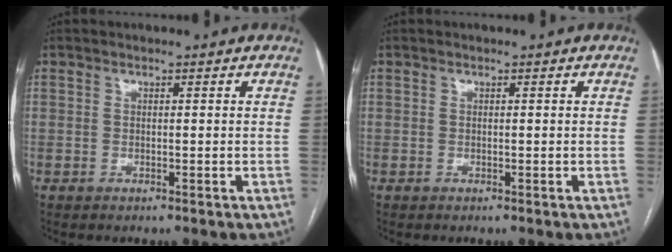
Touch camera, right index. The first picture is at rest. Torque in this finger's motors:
{"motor_torque": [0.05, 0.08, 0.00, 0.00]}